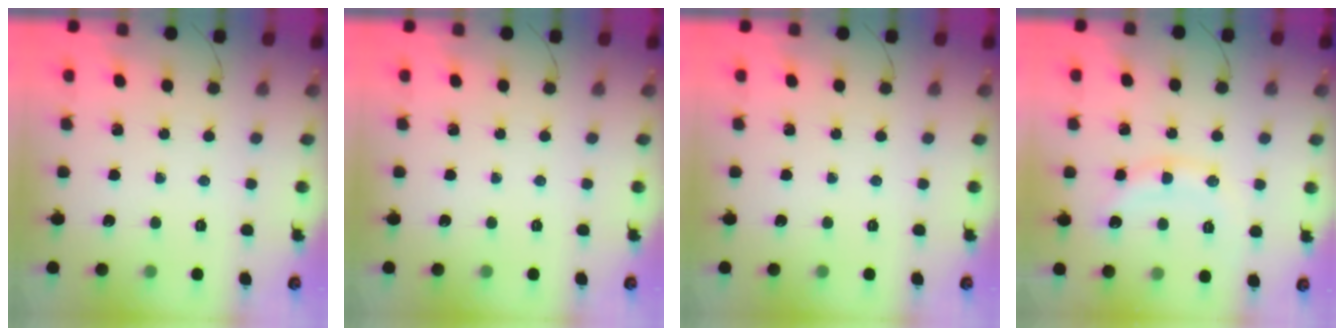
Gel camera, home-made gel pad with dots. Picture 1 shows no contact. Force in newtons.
{"total": 0.0}
{"total": 0.0}
{"total": 10.6, "press": 10.6, "slide": 0.7}